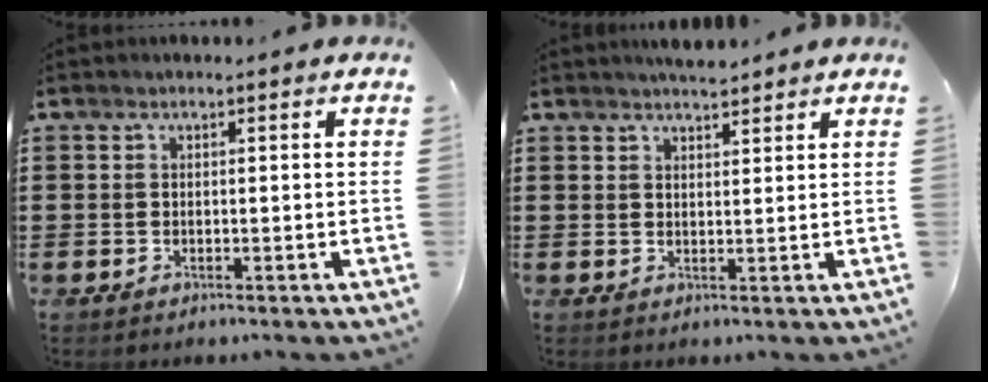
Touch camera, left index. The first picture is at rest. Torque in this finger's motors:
{"motor_torque": [0.46, -0.51, 0.14, 0.01]}